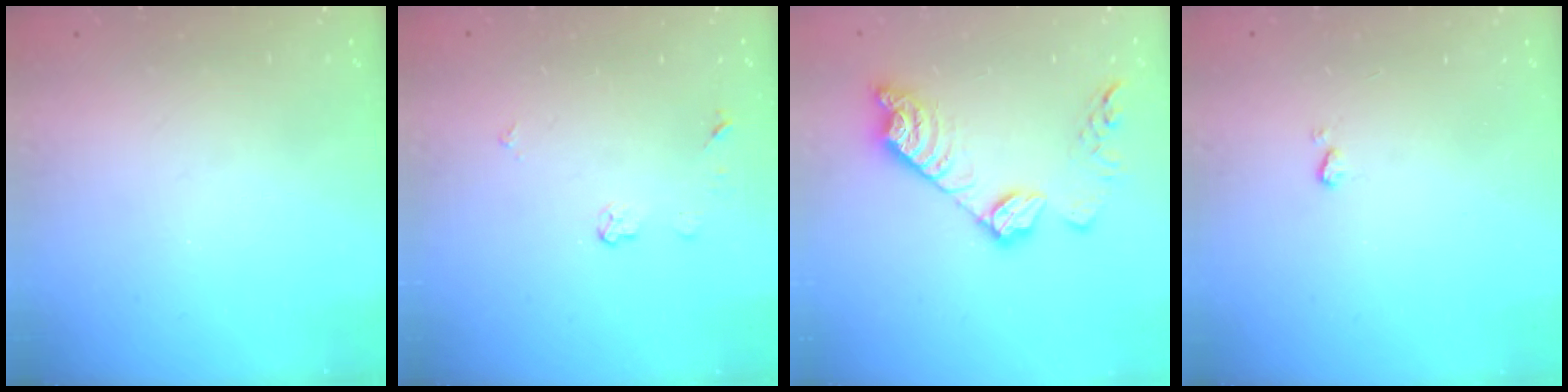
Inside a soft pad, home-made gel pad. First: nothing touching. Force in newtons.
{"total": 4.9, "press": 4.9, "slide": 0.0}
{"total": 13.2, "press": 13.2, "slide": 0.5}
{"total": 2.5, "press": 2.4, "slide": 0.5}